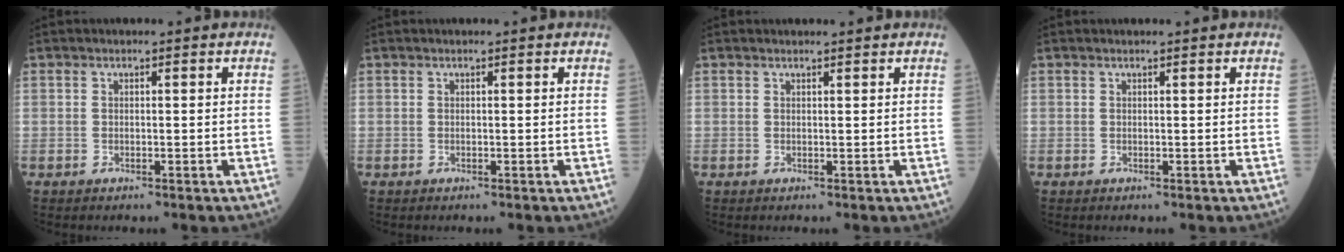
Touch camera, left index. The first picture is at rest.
{"total": 0.0}
{"total": 1.4, "force": [1.4, 0.0, 0.3], "torque": [-0.007, 0.008, 0.021]}
{"total": 0.8, "force": [0.7, 0.0, 0.3], "torque": [-0.007, 0.006, 0.012]}